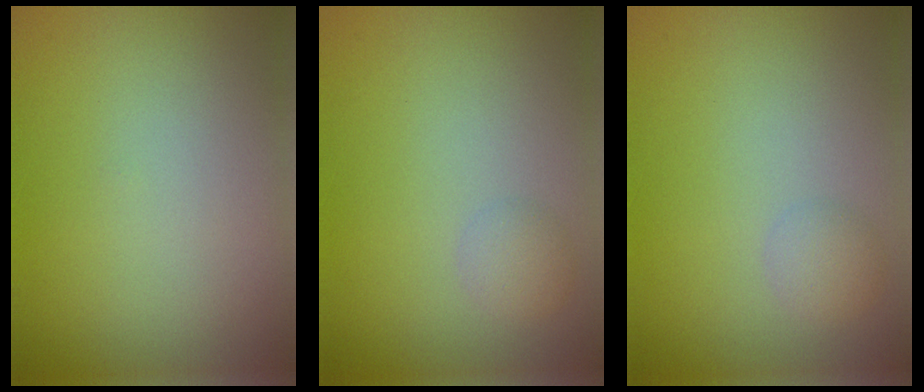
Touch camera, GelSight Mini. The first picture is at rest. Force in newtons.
{"total": 1.4, "press": 1.4, "slide": 0.0}
{"total": 1.5, "press": 1.5, "slide": 0.1}